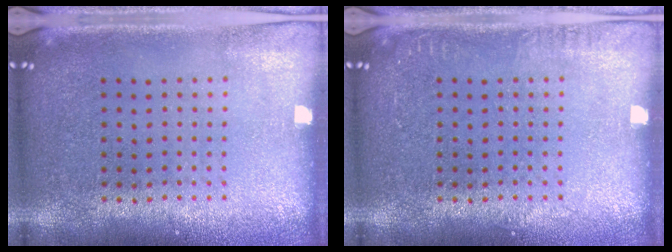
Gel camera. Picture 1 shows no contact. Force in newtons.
{"total": 0.8, "press": 0.8, "slide": 0.0}